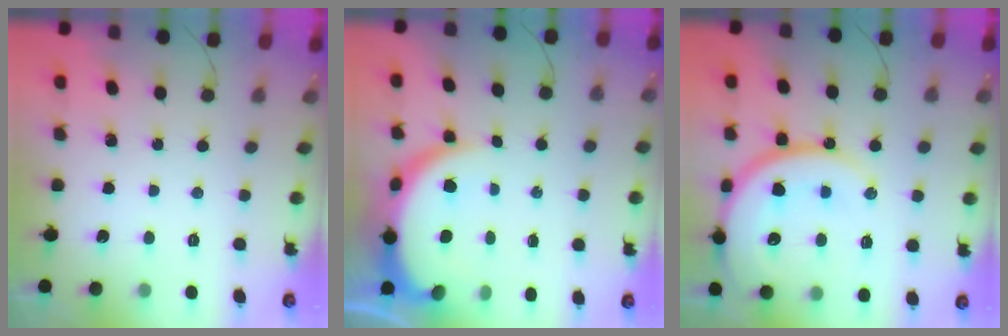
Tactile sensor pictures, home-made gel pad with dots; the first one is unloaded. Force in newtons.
{"total": 10.4, "press": 10.3, "slide": 1.0}
{"total": 18.7, "press": 18.6, "slide": 1.9}